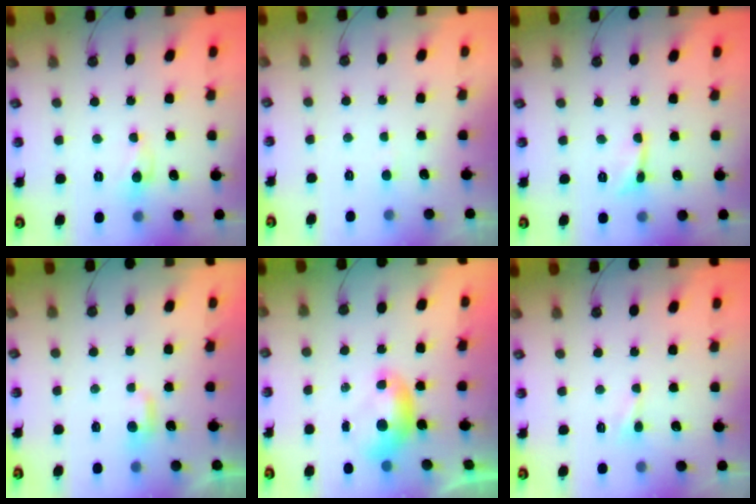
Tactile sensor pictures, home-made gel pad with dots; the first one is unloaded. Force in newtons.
{"total": 2.9, "press": 2.9, "slide": 0.2}
{"total": 2.1, "press": 2.1, "slide": 0.5}
{"total": 1.6, "press": 1.5, "slide": 0.6}
{"total": 0.0}
{"total": 1.2, "press": 1.1, "slide": 0.5}